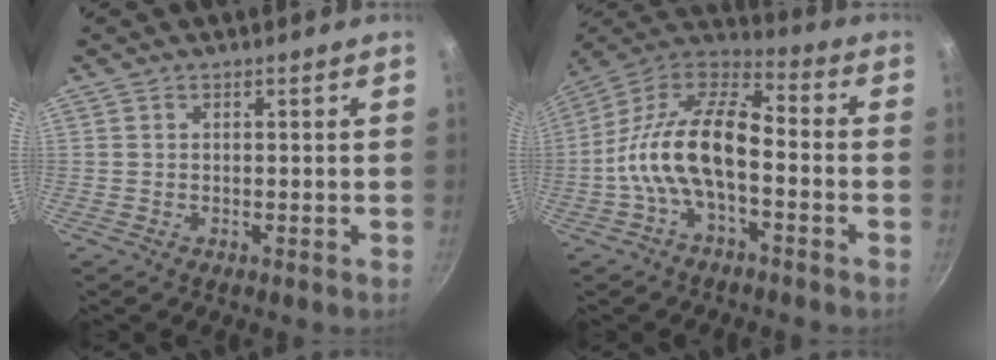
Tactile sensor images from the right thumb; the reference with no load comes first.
{"total": 16.0, "force": [-3.6, 7.7, 13.5], "torque": [-0.245, 0.051, -0.086]}